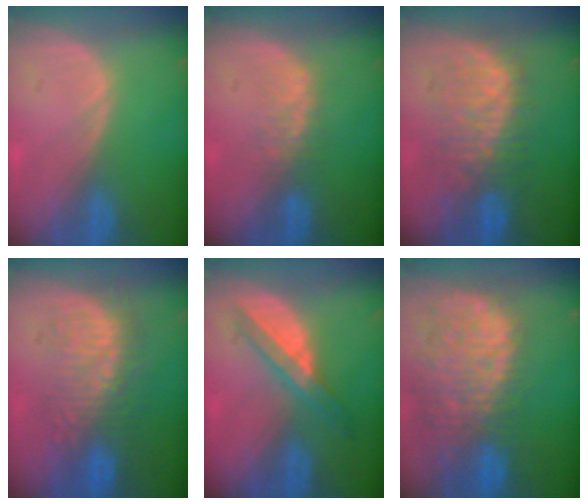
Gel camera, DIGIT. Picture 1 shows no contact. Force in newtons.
{"total": 2.7, "press": 2.7, "slide": 0.6}
{"total": 8.9, "press": 8.6, "slide": 2.1}
{"total": 8.9, "press": 8.7, "slide": 1.9}
{"total": 5.9, "press": 5.4, "slide": 2.6}
{"total": 14.1, "press": 11.6, "slide": 8.0}